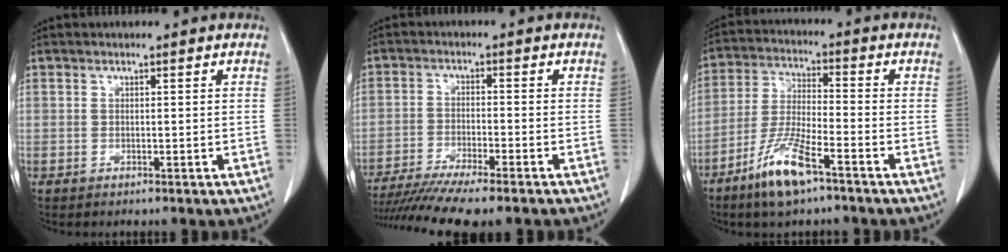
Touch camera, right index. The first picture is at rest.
{"total": 12.7, "force": [-10.7, 0.4, 6.9], "torque": [-0.103, -0.023, -0.168]}
{"total": 9.9, "force": [-6.2, 1.6, 7.5], "torque": [-0.156, -0.018, -0.121]}